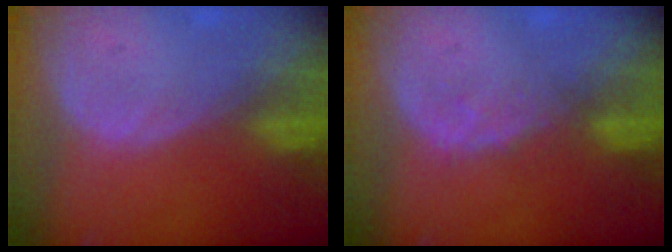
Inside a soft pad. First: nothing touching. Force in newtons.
{"total": 1.9, "press": 1.9, "slide": 0.3}